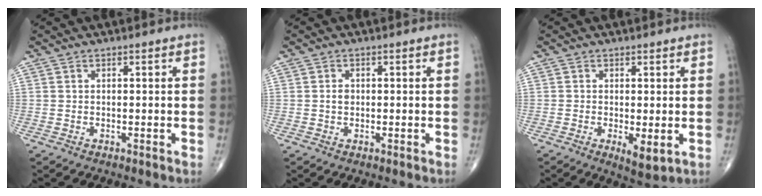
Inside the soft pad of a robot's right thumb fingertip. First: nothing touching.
{"total": 1.5, "force": [0.0, 1.1, 1.0], "torque": [-0.014, 0.003, 0.000]}
{"total": 4.3, "force": [-0.8, 1.5, 3.9], "torque": [-0.062, -0.015, -0.011]}